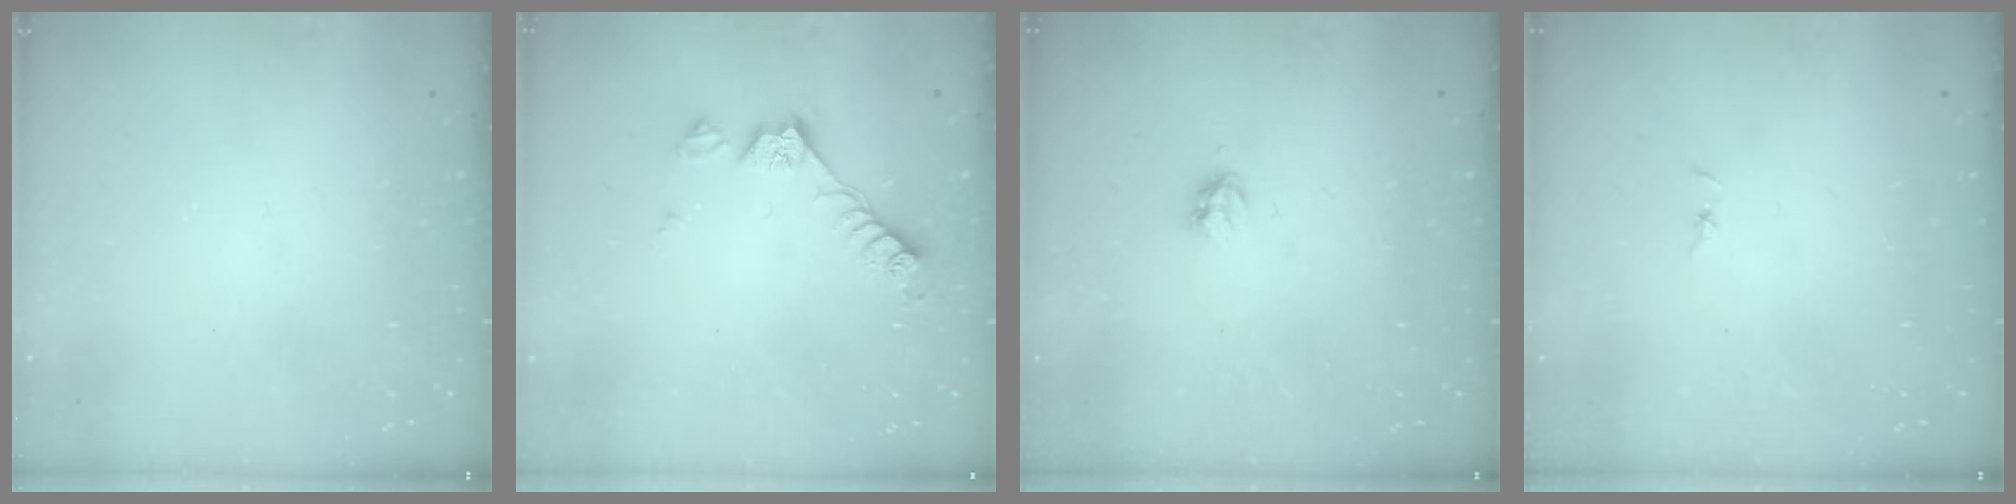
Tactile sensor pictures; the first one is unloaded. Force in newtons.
{"total": 8.5, "press": 8.5, "slide": 0.5}
{"total": 3.2, "press": 3.1, "slide": 0.5}
{"total": 0.7, "press": 0.7, "slide": 0.1}